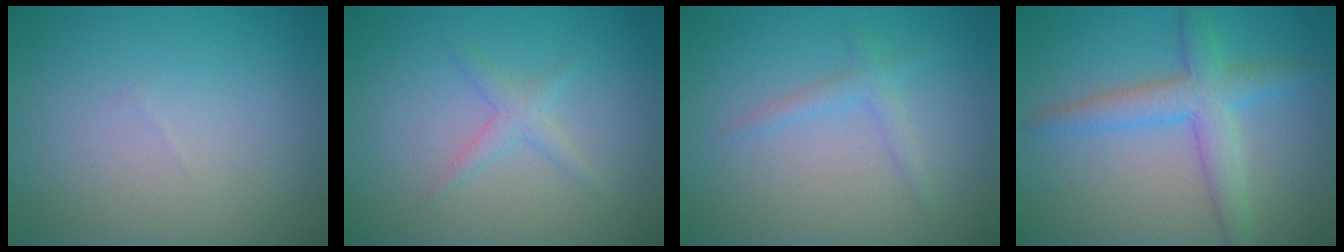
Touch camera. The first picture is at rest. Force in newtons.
{"total": 1.4, "press": 1.4, "slide": 0.1}
{"total": 1.4, "press": 1.4, "slide": 0.0}
{"total": 4.3, "press": 4.3, "slide": 0.1}